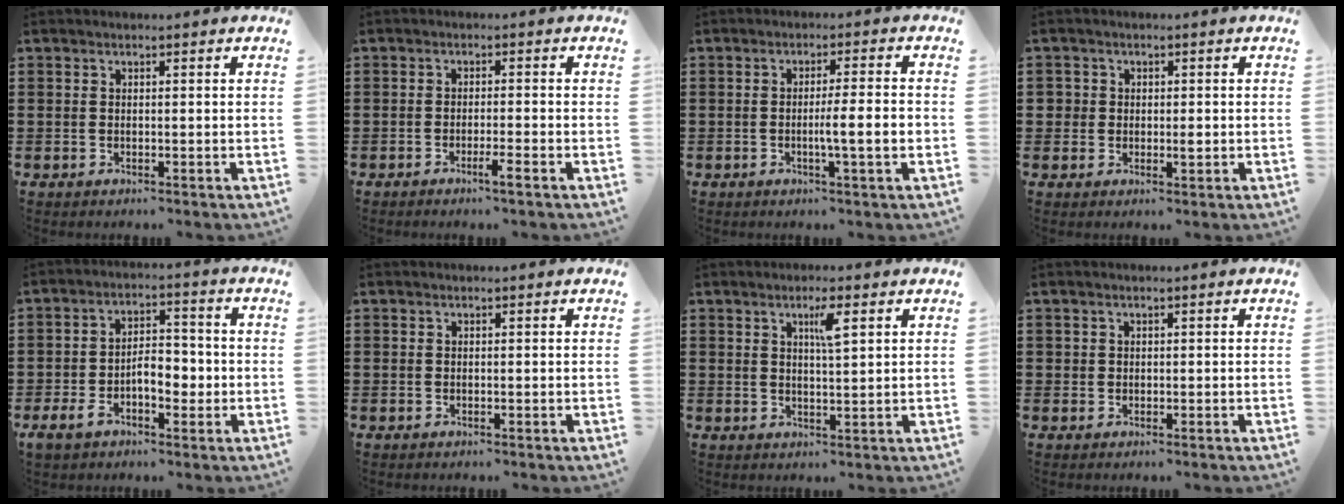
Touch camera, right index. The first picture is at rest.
{"total": 2.3, "force": [-1.5, -0.2, 1.8], "torque": [-0.028, -0.001, -0.029]}
{"total": 4.7, "force": [-1.0, -0.1, 4.6], "torque": [-0.079, -0.007, -0.019]}
{"total": 2.1, "force": [0.0, 1.8, 1.0], "torque": [-0.025, 0.007, -0.002]}
{"total": 6.7, "force": [-2.0, 3.8, 5.2], "torque": [-0.082, 0.006, -0.042]}
{"total": 0.0}
{"total": 3.6, "force": [1.7, 0.4, 3.1], "torque": [-0.057, 0.001, 0.024]}
{"total": 0.7, "force": [0.2, 0.7, 0.0], "torque": [0.000, 0.006, 0.002]}